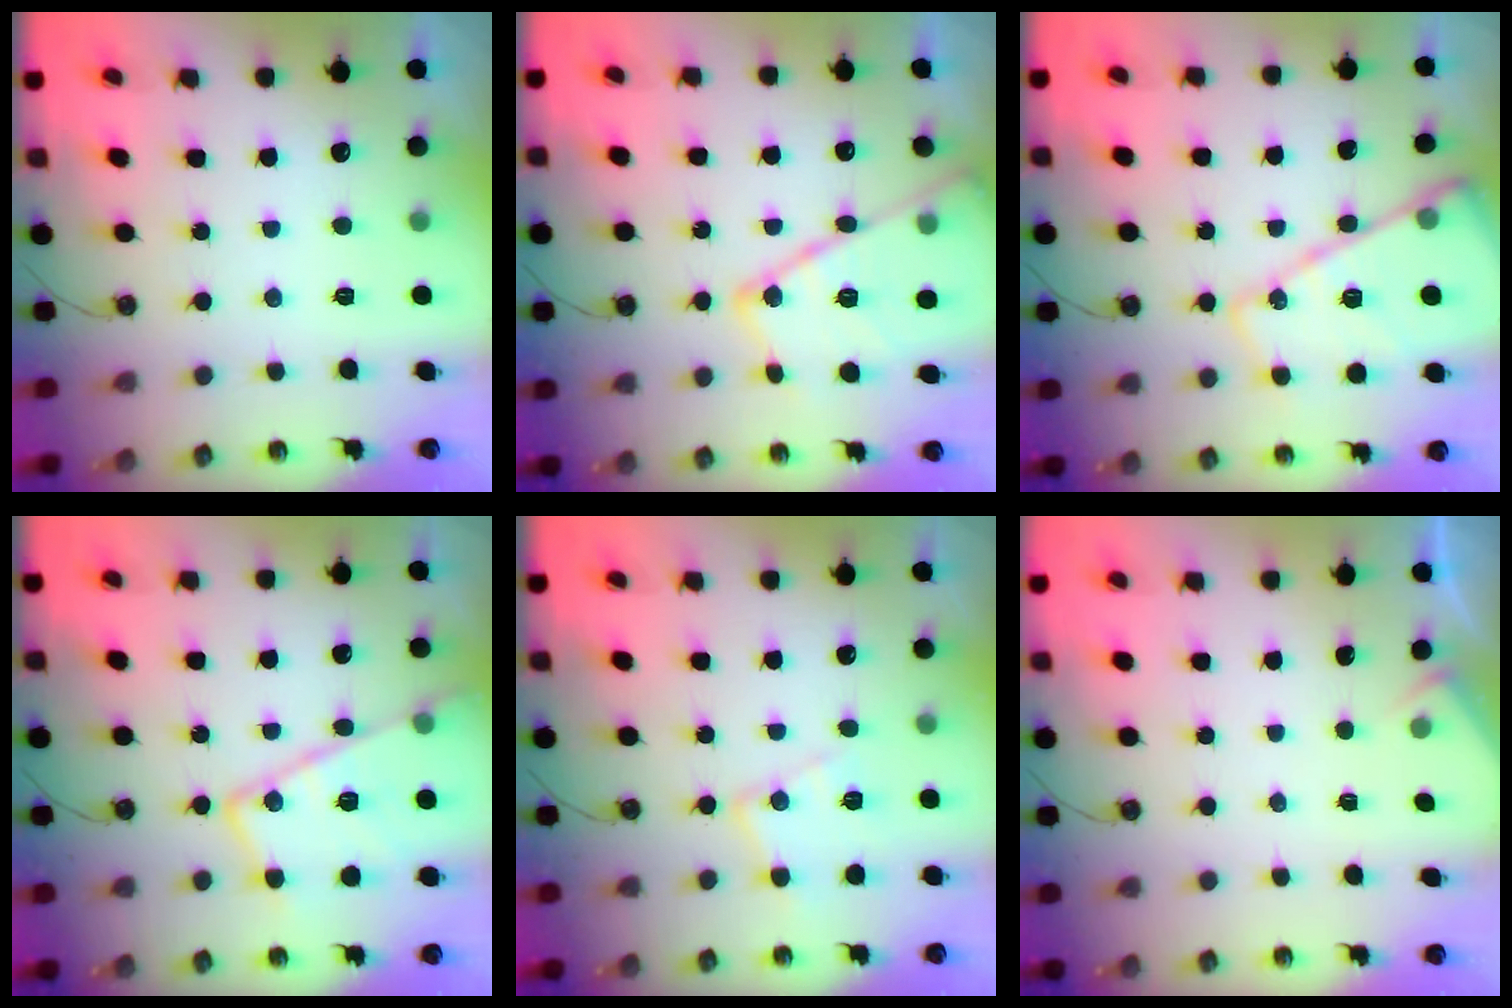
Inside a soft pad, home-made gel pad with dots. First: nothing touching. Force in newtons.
{"total": 18.0, "press": 18.0, "slide": 0.7}
{"total": 17.1, "press": 17.0, "slide": 1.6}
{"total": 19.9, "press": 19.8, "slide": 1.8}
{"total": 11.8, "press": 11.8, "slide": 0.8}
{"total": 2.5, "press": 2.4, "slide": 0.4}